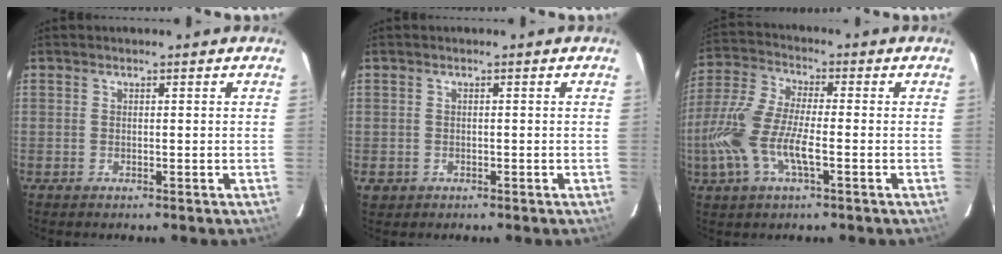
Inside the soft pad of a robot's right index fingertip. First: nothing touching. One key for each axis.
{"total": 2.1, "fx": -0.4, "fy": 2.0, "fz": 0.5, "tx": -0.008, "ty": 0.000, "tz": -0.004}
{"total": 13.3, "fx": -3.5, "fy": 4.5, "fz": 12.0, "tx": -0.270, "ty": -0.002, "tz": -0.075}